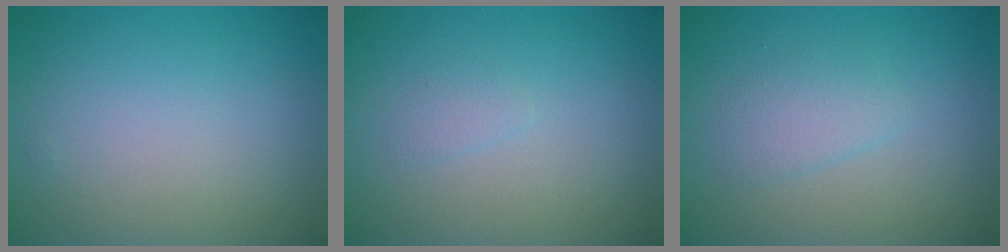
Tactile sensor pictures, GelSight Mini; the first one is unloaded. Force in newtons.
{"total": 0.7, "press": 0.7, "slide": 0.0}
{"total": 1.8, "press": 1.8, "slide": 0.1}